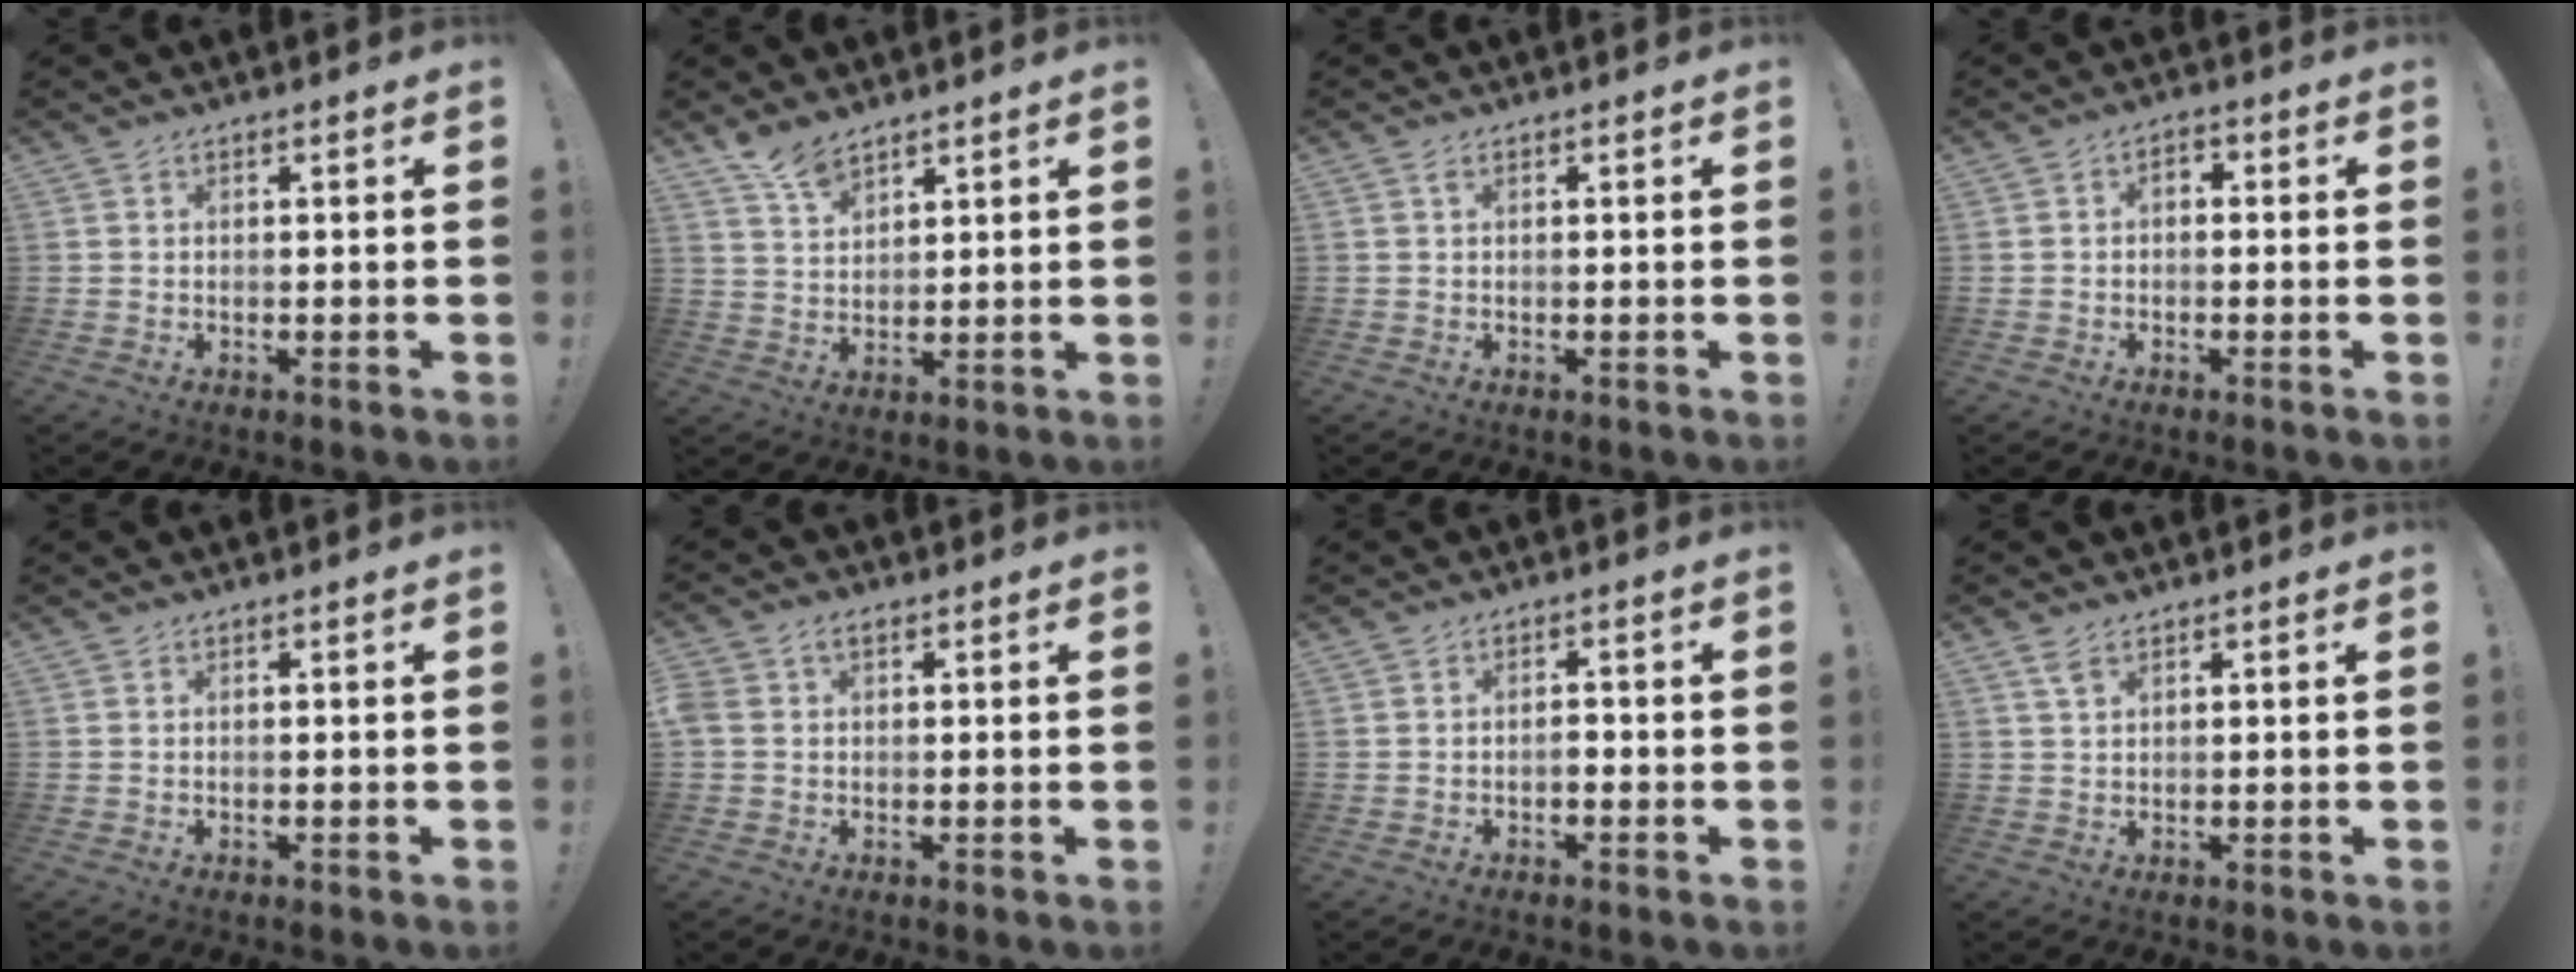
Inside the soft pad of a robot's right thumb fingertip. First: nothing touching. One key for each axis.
{"total": 6.5, "fx": 5.4, "fy": 2.4, "fz": 2.6, "tx": -0.042, "ty": -0.033, "tz": 0.099}
{"total": 0.8, "fx": 0.3, "fy": 0.3, "fz": 0.7, "tx": -0.007, "ty": -0.003, "tz": 0.004}
{"total": 2.1, "fx": -1.3, "fy": 1.2, "fz": 1.2, "tx": -0.027, "ty": 0.011, "tz": -0.023}
{"total": 0.0}
{"total": 3.1, "fx": 0.8, "fy": 2.1, "fz": 2.2, "tx": -0.046, "ty": 0.006, "tz": 0.017}
{"total": 1.5, "fx": -0.9, "fy": 0.7, "fz": 1.0, "tx": -0.017, "ty": 0.002, "tz": -0.017}
{"total": 2.7, "fx": 1.8, "fy": 1.1, "fz": 1.7, "tx": -0.021, "ty": -0.009, "tz": 0.030}